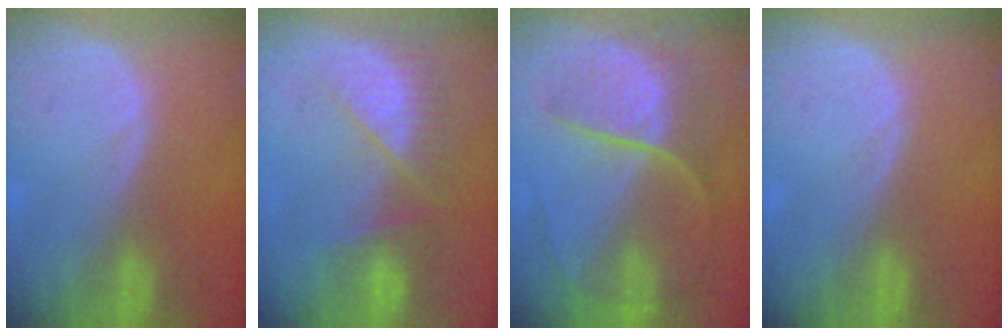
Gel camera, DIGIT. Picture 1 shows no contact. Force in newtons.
{"total": 7.7, "press": 7.0, "slide": 3.3}
{"total": 8.2, "press": 7.3, "slide": 3.7}
{"total": 0.0}